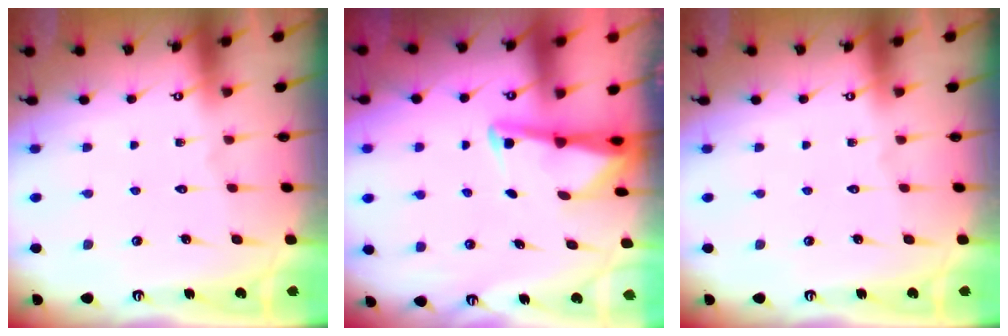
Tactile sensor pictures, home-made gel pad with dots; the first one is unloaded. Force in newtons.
{"total": 3.0, "press": 3.0, "slide": 0.3}
{"total": 0.0}